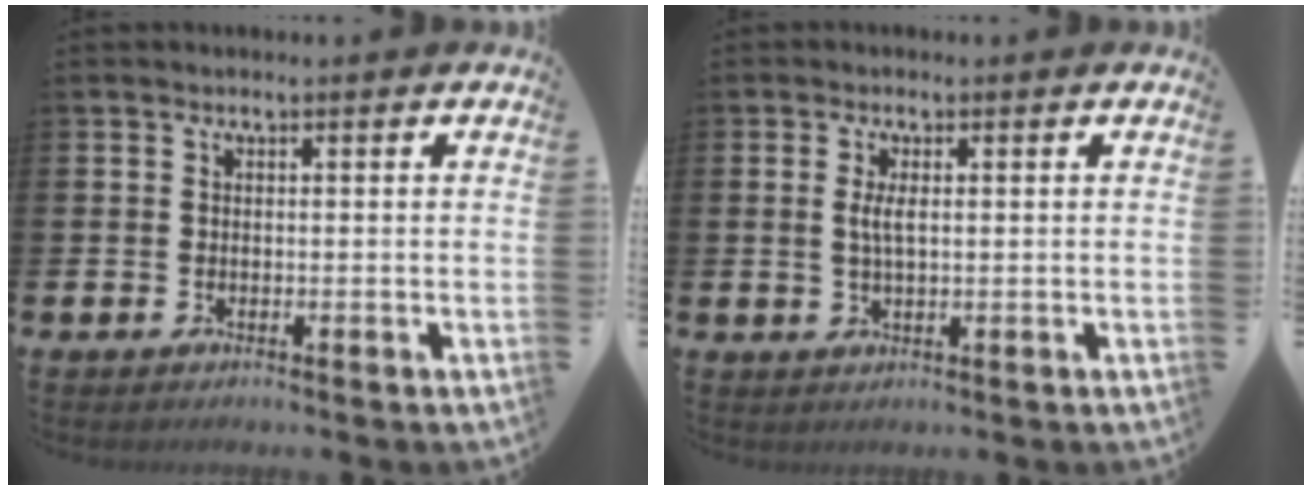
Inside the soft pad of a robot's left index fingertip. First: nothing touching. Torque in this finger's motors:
{"motor_torque": [0.57, -0.23, 0.05, 0.06]}